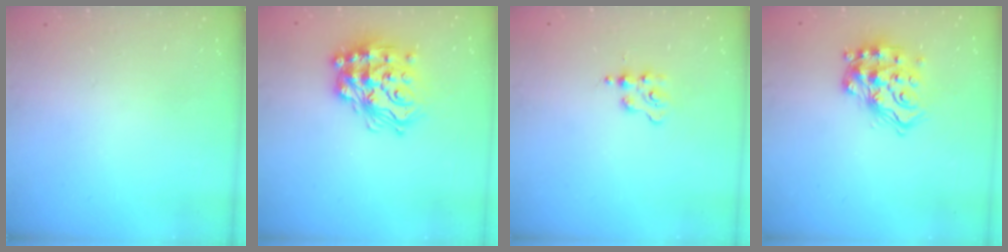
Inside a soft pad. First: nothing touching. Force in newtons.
{"total": 19.6, "press": 19.5, "slide": 1.2}
{"total": 1.4, "press": 1.3, "slide": 0.3}
{"total": 15.1, "press": 14.9, "slide": 2.0}